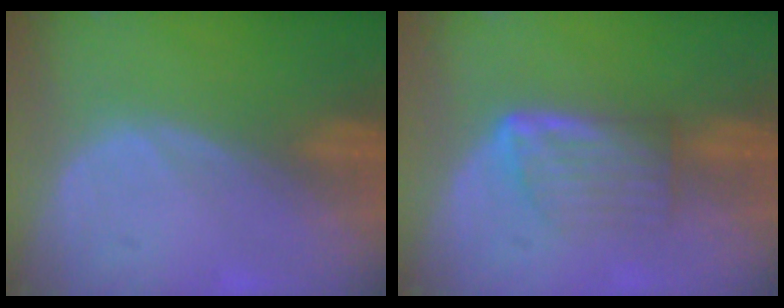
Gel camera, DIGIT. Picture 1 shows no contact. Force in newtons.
{"total": 5.8, "press": 5.3, "slide": 2.3}